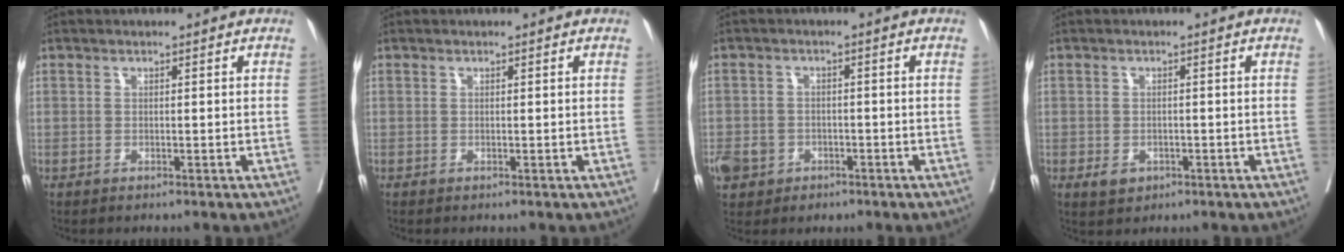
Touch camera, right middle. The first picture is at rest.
{"total": 0.0}
{"total": 7.0, "force": [-3.5, 5.8, 1.9], "torque": [-0.049, 0.007, -0.051]}
{"total": 2.5, "force": [-1.2, 1.8, 1.2], "torque": [-0.022, -0.001, -0.010]}